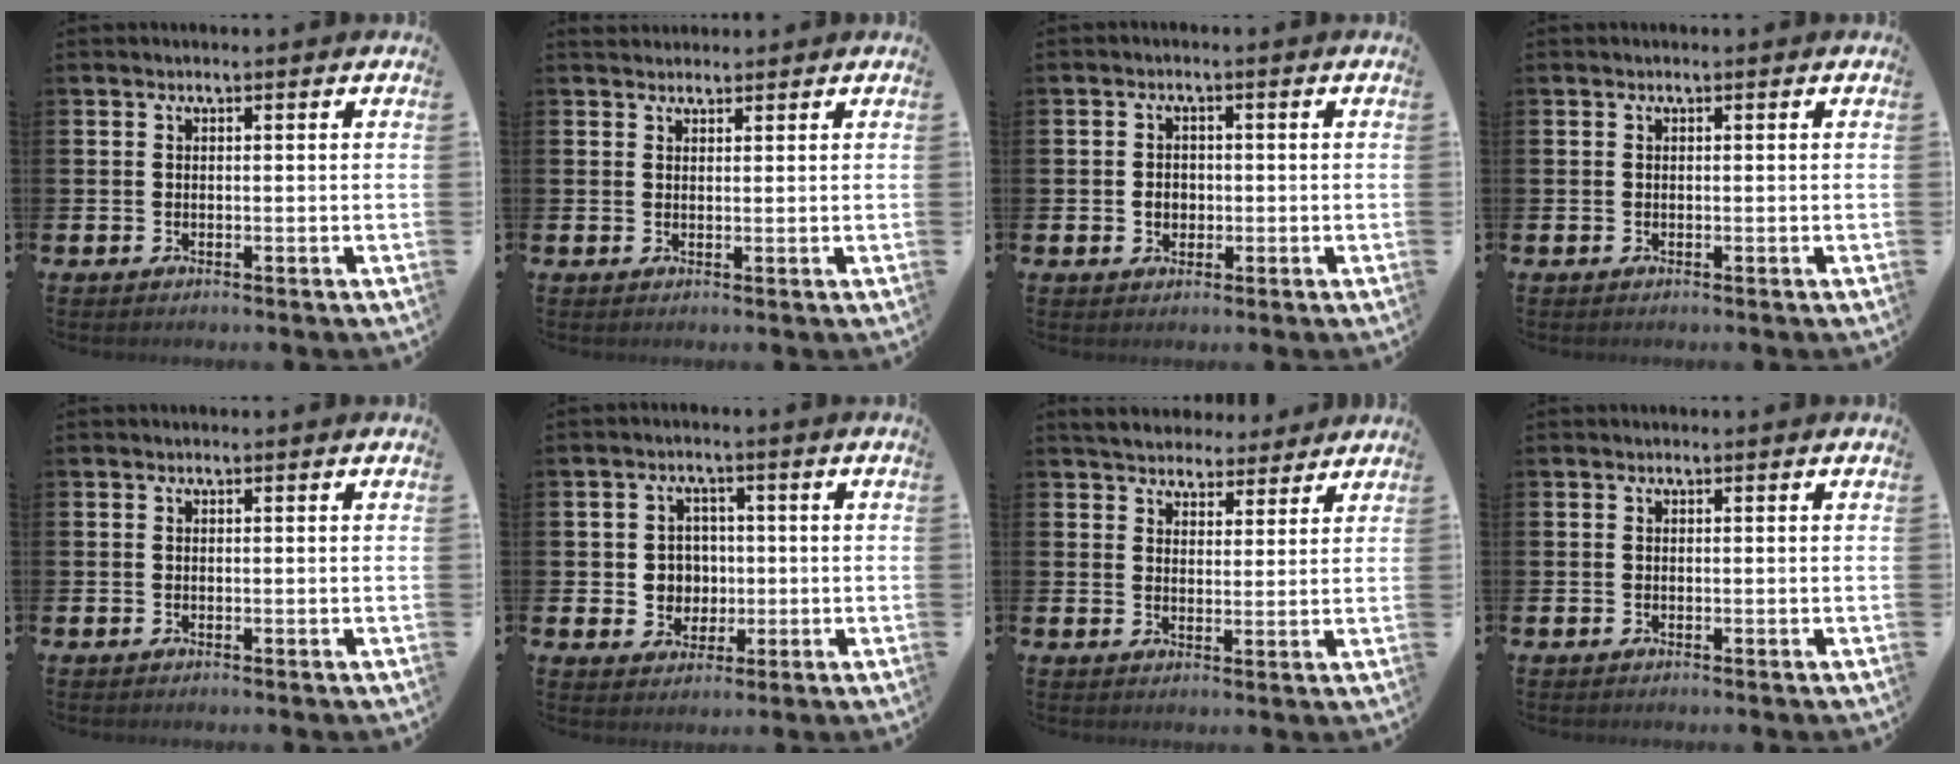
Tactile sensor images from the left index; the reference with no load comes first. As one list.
[{"total": 1.6, "force": [1.5, 0.6, -0.1], "torque": [0.013, -0.005, 0.026]}, {"total": 2.2, "force": [-0.2, 1.9, 1.1], "torque": [-0.002, -0.001, -0.011]}, {"total": 0.0}, {"total": 0.0}, {"total": 4.1, "force": [0.4, 4.0, 0.9], "torque": [-0.021, 0.005, 0.001]}, {"total": 4.8, "force": [4.6, 1.5, 0.2], "torque": [-0.018, -0.026, 0.083]}, {"total": 0.0}]